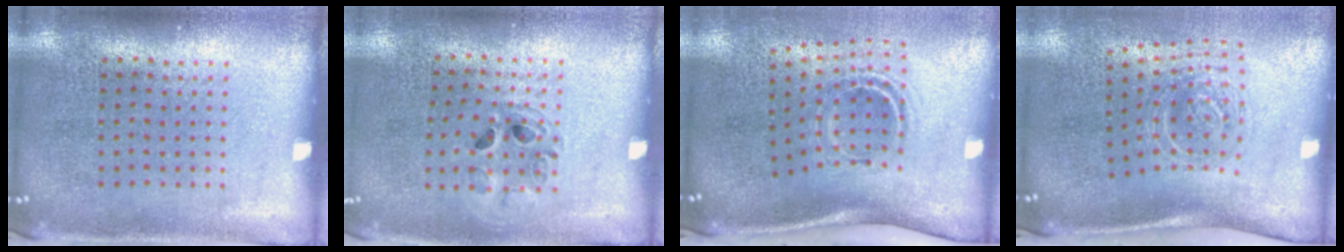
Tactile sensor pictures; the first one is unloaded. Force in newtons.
{"total": 1.0, "press": 1.0, "slide": 0.1}
{"total": 2.1, "press": 1.2, "slide": 1.8}
{"total": 1.9, "press": 1.4, "slide": 1.4}